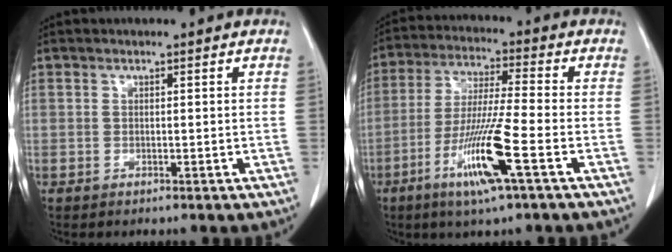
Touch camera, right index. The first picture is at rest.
{"total": 12.1, "force": [-5.1, -0.5, 10.9], "torque": [-0.217, -0.022, -0.100]}